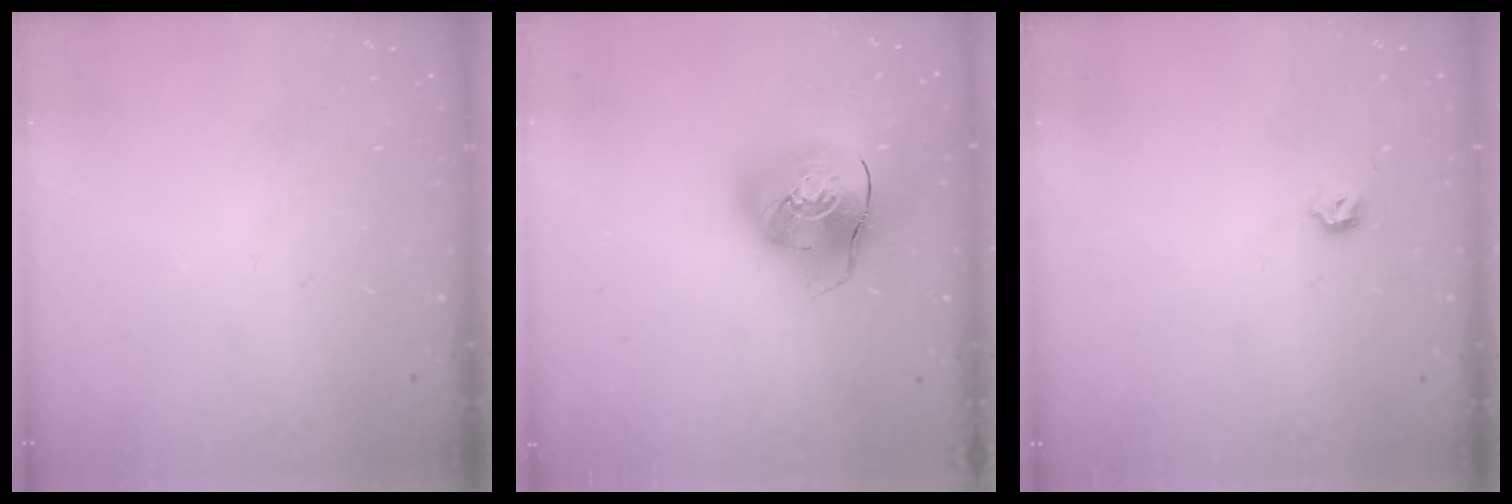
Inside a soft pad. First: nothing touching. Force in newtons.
{"total": 13.9, "press": 13.7, "slide": 2.4}
{"total": 3.4, "press": 3.3, "slide": 0.6}